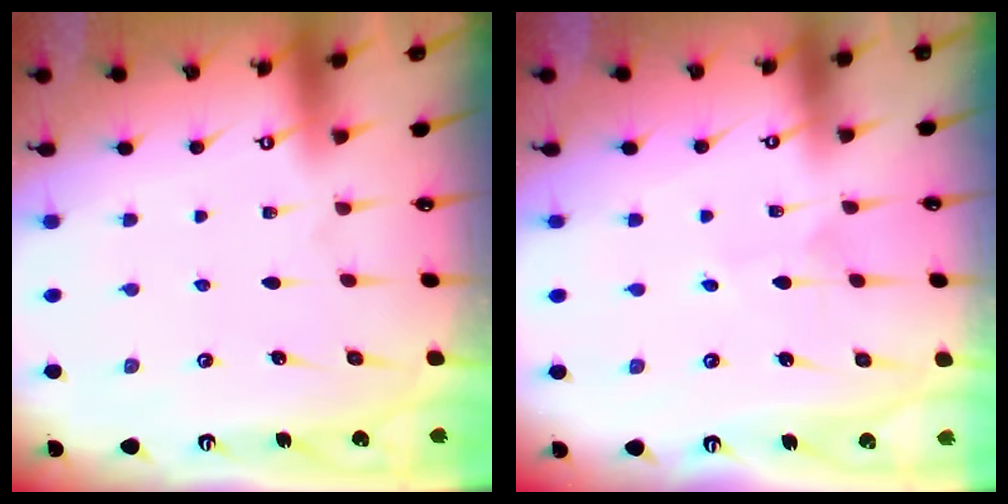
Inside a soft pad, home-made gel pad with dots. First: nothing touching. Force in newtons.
{"total": 2.1, "press": 2.1, "slide": 0.1}